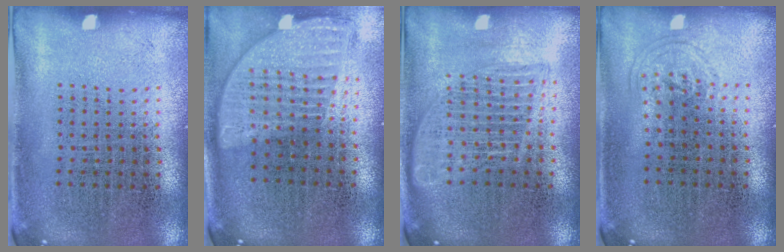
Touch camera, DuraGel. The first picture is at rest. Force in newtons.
{"total": 1.9, "press": 1.5, "slide": 1.2}
{"total": 1.6, "press": 1.5, "slide": 0.8}
{"total": 0.8, "press": 0.6, "slide": 0.5}